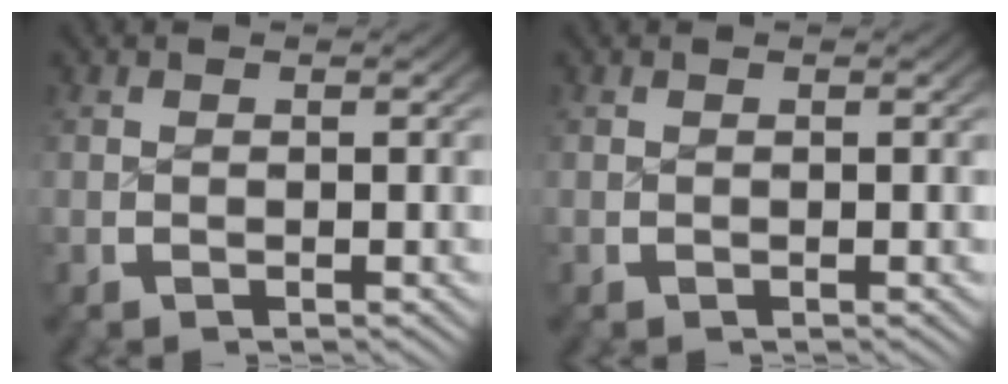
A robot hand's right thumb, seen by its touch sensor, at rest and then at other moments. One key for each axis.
{"total": 0.0}